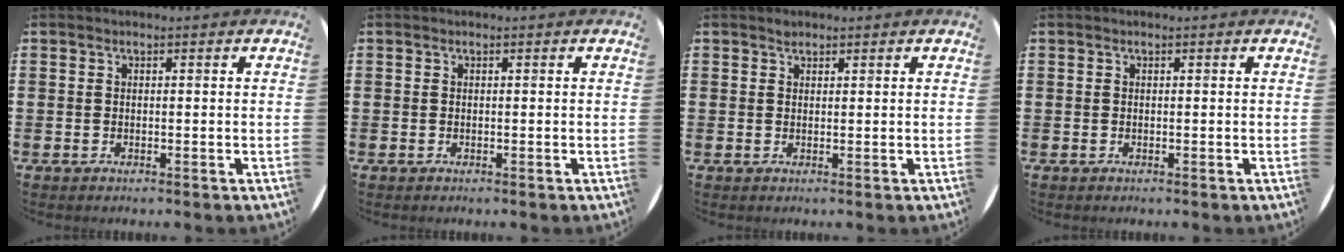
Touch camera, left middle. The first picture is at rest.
{"total": 0.0}
{"total": 0.9, "force": [0.7, 0.4, 0.1], "torque": [0.006, -0.002, 0.012]}
{"total": 0.0}